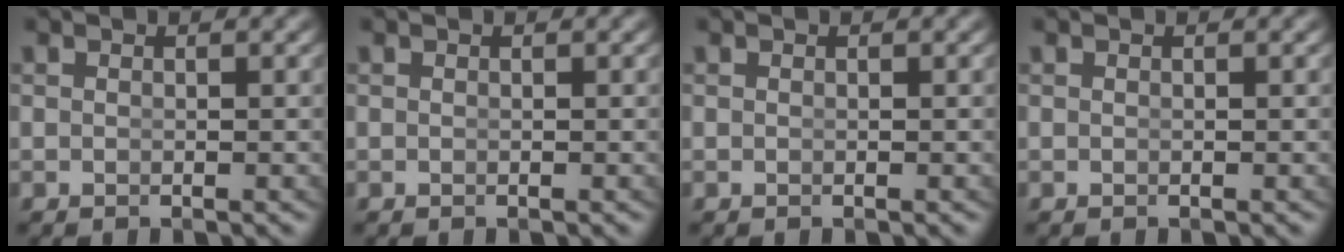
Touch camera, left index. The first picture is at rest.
{"total": 0.0}
{"total": 0.0}
{"total": 0.0}